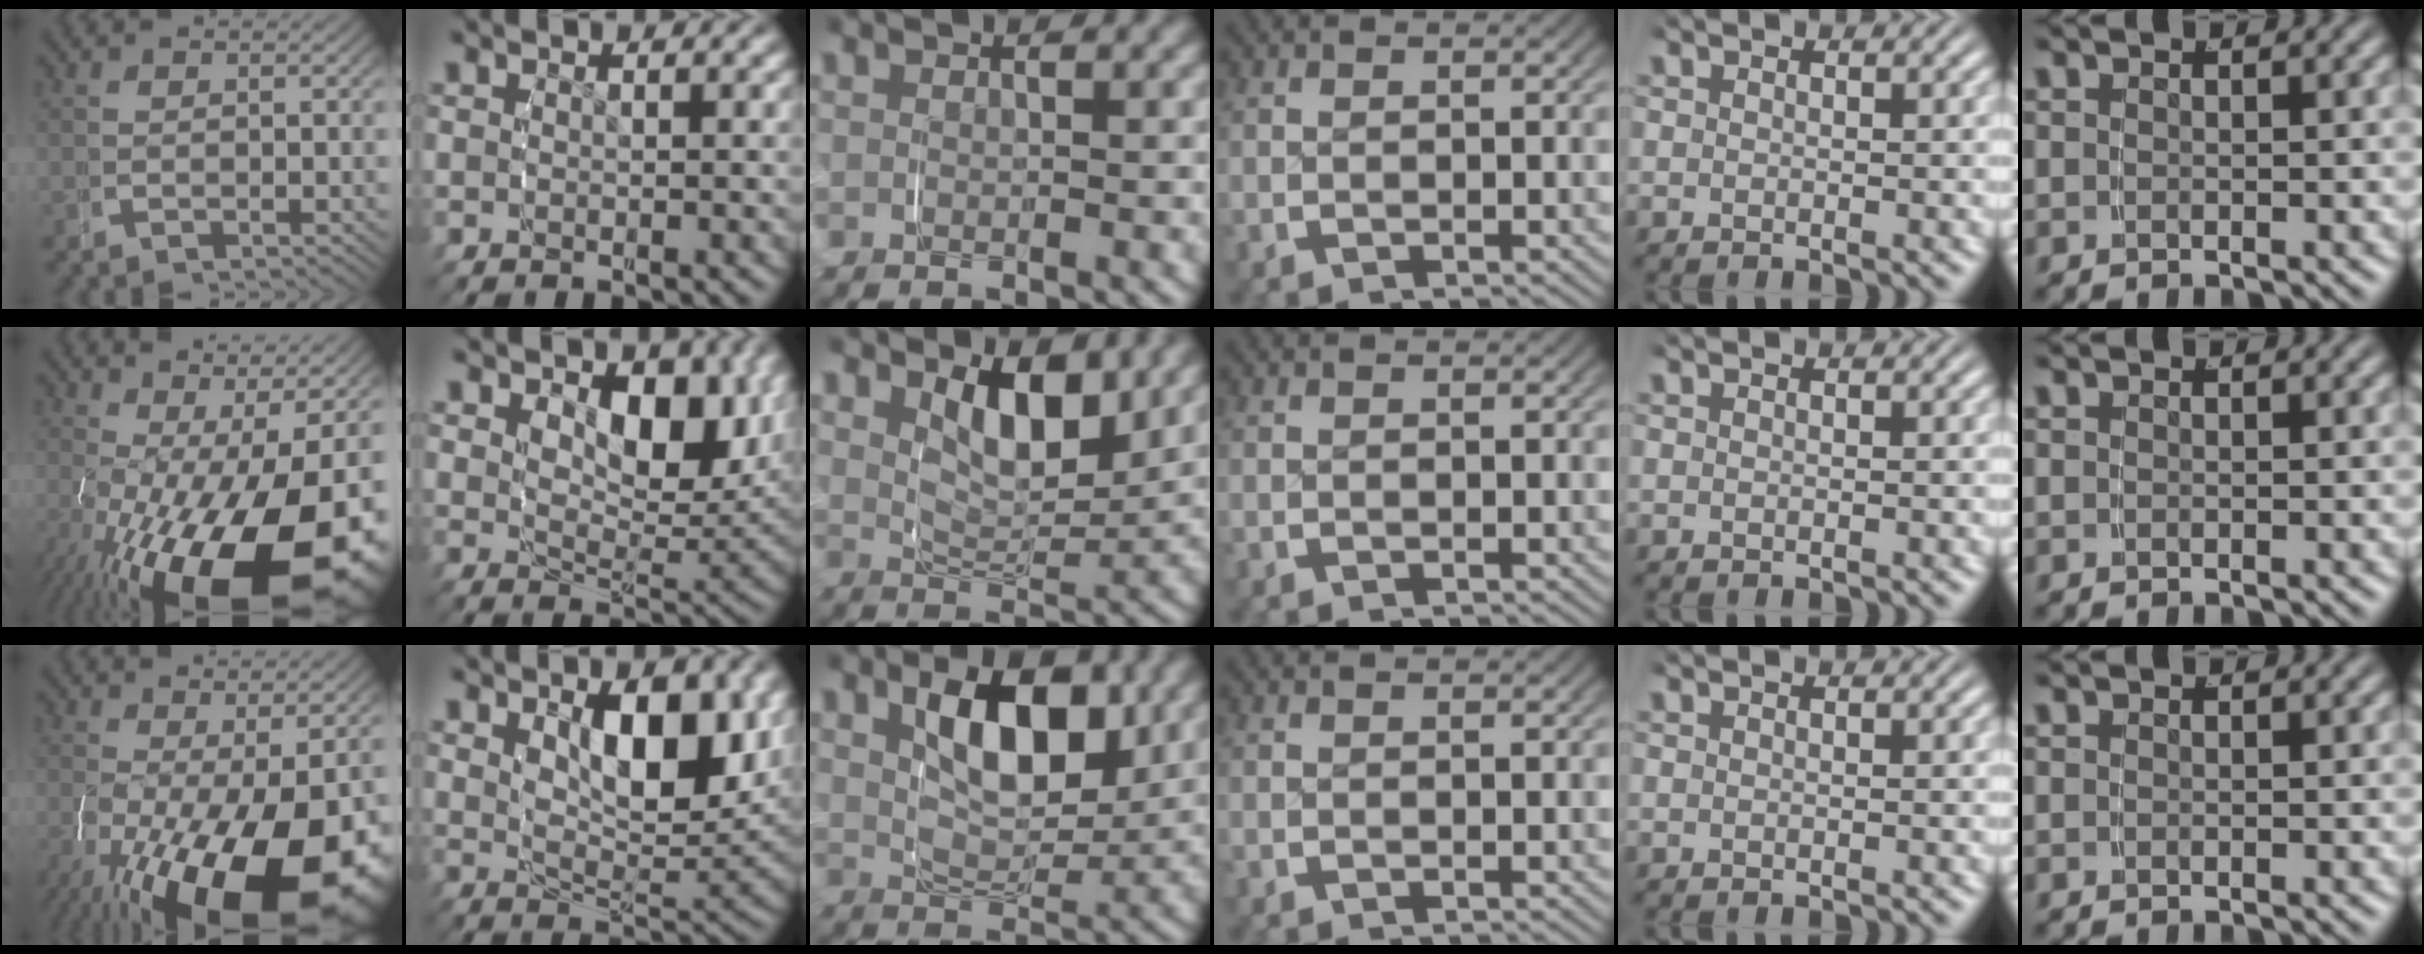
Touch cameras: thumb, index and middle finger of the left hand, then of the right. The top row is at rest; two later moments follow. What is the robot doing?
{"motion": "grasp_and_lifting", "object": "plastic wrap"}